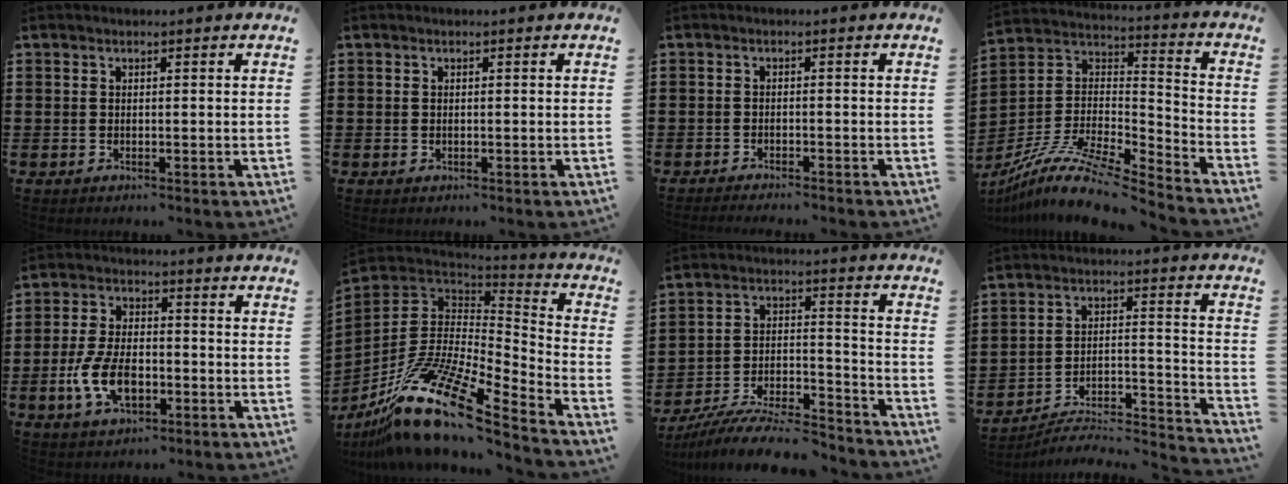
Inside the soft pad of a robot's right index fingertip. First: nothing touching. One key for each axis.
{"total": 0.0}
{"total": 1.3, "fx": -1.3, "fy": -0.2, "fz": 0.1, "tx": -0.006, "ty": -0.002, "tz": -0.026}
{"total": 11.5, "fx": -9.2, "fy": 2.1, "fz": 6.6, "tx": -0.132, "ty": 0.008, "tz": -0.179}
{"total": 8.0, "fx": -2.6, "fy": 4.1, "fz": 6.3, "tx": -0.148, "ty": -0.004, "tz": -0.053}
{"total": 17.5, "fx": -10.8, "fy": 4.8, "fz": 12.9, "tx": -0.276, "ty": 0.018, "tz": -0.203}
{"total": 10.2, "fx": -9.2, "fy": 1.3, "fz": 4.1, "tx": -0.066, "ty": 0.020, "tz": -0.177}
{"total": 4.7, "fx": -4.3, "fy": 1.0, "fz": 1.7, "tx": -0.030, "ty": -0.008, "tz": -0.088}